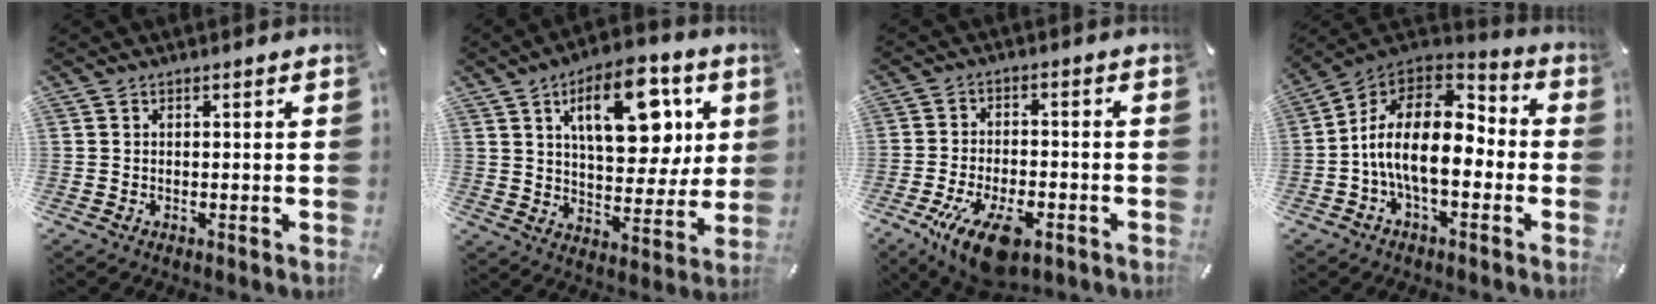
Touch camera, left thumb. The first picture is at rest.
{"total": 17.4, "force": [7.2, 9.1, 13.0], "torque": [-0.185, -0.017, 0.116]}
{"total": 12.5, "force": [-6.4, 5.8, 9.0], "torque": [-0.172, 0.028, -0.107]}
{"total": 17.5, "force": [-2.6, 9.3, 14.6], "torque": [-0.275, 0.014, -0.042]}